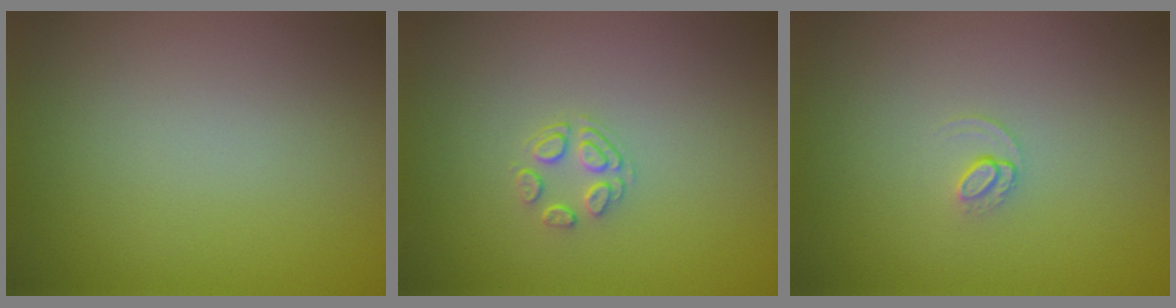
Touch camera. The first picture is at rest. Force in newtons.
{"total": 1.7, "press": 1.0, "slide": 1.4}
{"total": 0.9, "press": 0.4, "slide": 0.8}